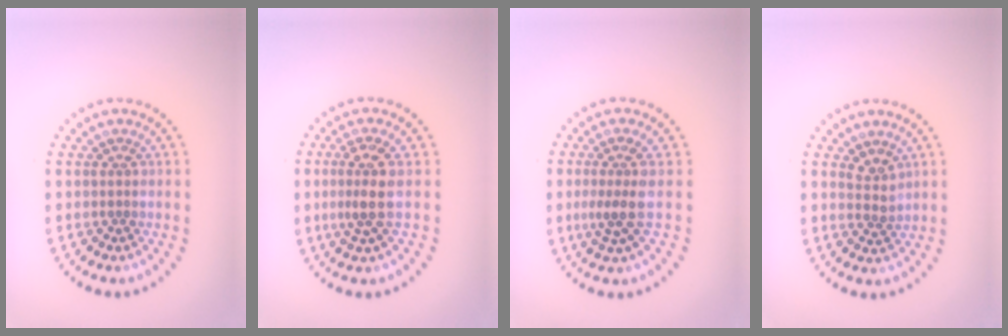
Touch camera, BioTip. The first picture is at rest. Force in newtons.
{"total": 2.8, "press": 2.4, "slide": 1.3}
{"total": 2.7, "press": 2.0, "slide": 1.8}
{"total": 1.7, "press": 1.3, "slide": 1.1}